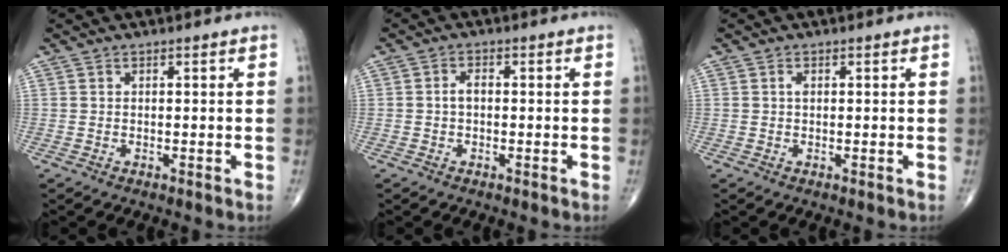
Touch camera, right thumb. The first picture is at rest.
{"total": 1.9, "force": [-0.2, 1.2, 1.5], "torque": [-0.022, 0.008, -0.007]}
{"total": 0.9, "force": [0.2, 0.5, 0.7], "torque": [-0.012, 0.001, 0.002]}